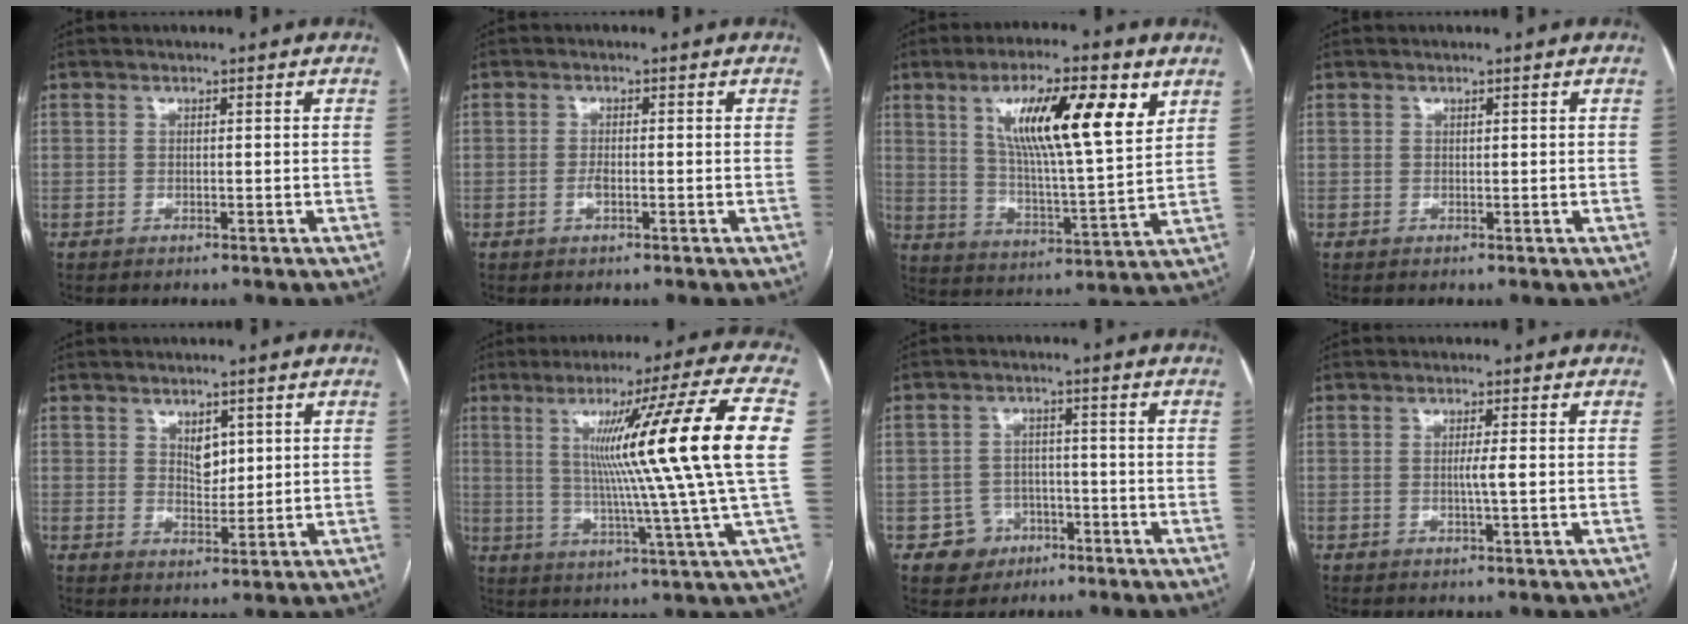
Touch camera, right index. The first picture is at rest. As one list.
[{"total": 1.6, "force": [-0.5, 0.4, 1.5], "torque": [-0.030, 0.000, -0.009]}, {"total": 16.0, "force": [7.0, 2.5, 14.2], "torque": [-0.243, 0.005, 0.115]}, {"total": 0.0}, {"total": 3.5, "force": [1.5, 2.1, 2.3], "torque": [-0.037, -0.002, 0.029]}, {"total": 19.5, "force": [3.5, -3.0, 18.9], "torque": [-0.272, -0.001, 0.038]}, {"total": 5.1, "force": [-2.5, 4.5, 0.5], "torque": [-0.001, 0.015, -0.032]}, {"total": 1.9, "force": [-0.1, -0.3, 1.9], "torque": [-0.035, -0.001, -0.003]}]